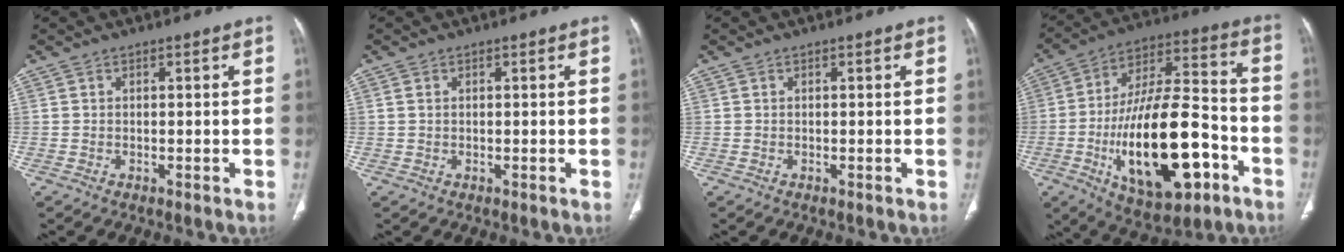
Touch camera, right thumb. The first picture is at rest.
{"total": 1.0, "force": [0.3, 0.6, 0.7], "torque": [-0.017, 0.001, 0.010]}
{"total": 0.0}
{"total": 26.3, "force": [-8.3, 11.5, 22.2], "torque": [-0.389, 0.034, -0.122]}